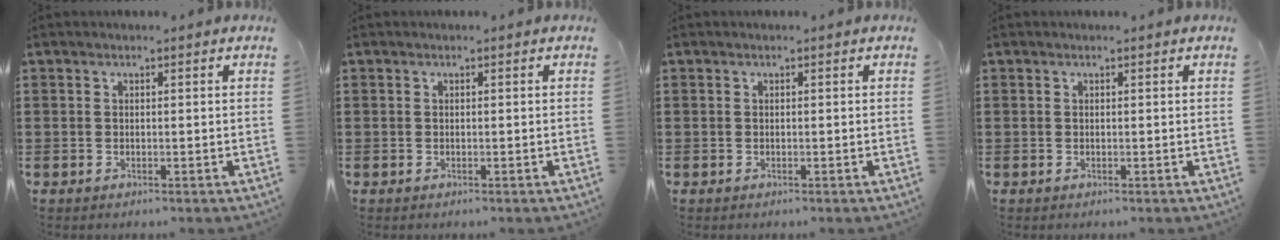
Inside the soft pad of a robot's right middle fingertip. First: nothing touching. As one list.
[{"total": 0.0}, {"total": 0.0}, {"total": 0.0}]